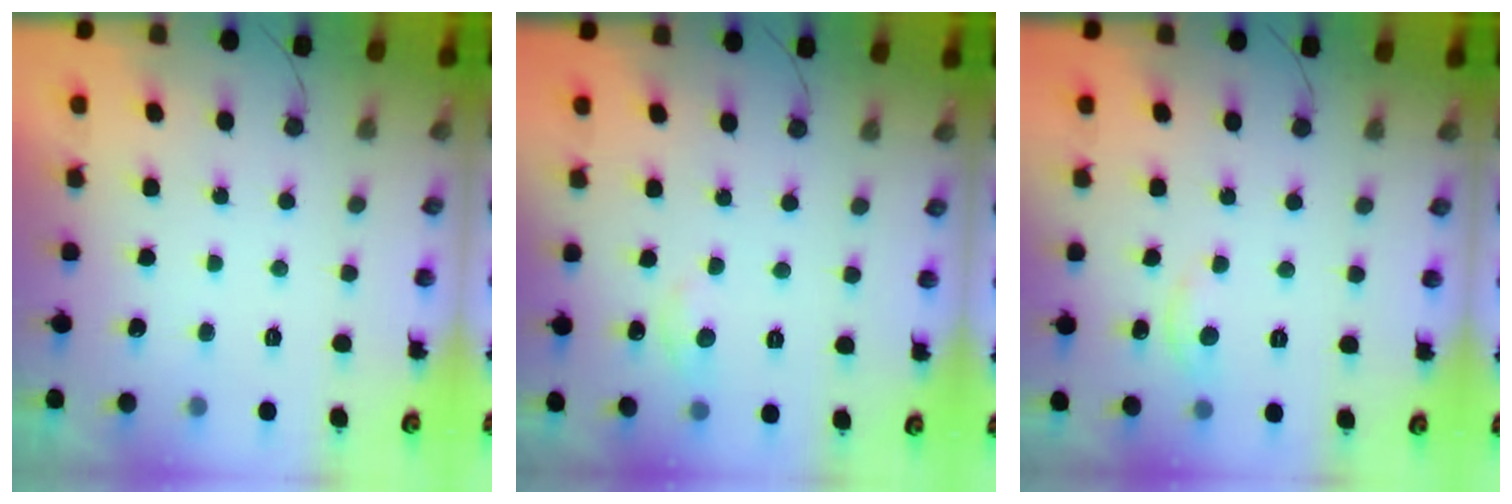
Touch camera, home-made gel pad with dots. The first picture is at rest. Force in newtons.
{"total": 4.6, "press": 4.6, "slide": 0.5}
{"total": 2.9, "press": 2.8, "slide": 0.4}